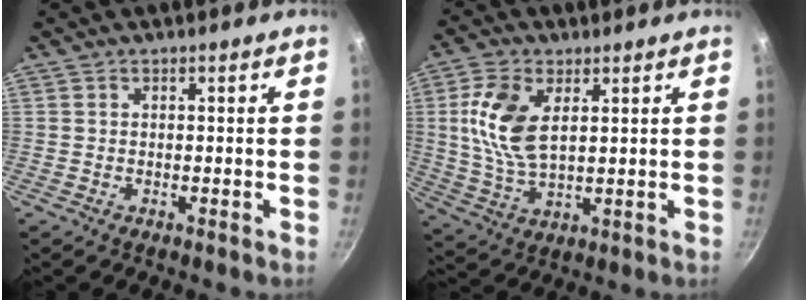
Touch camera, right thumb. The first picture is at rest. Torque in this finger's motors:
{"motor_torque": [0.03, 0.72, 1.34, 0.51, 0.15]}